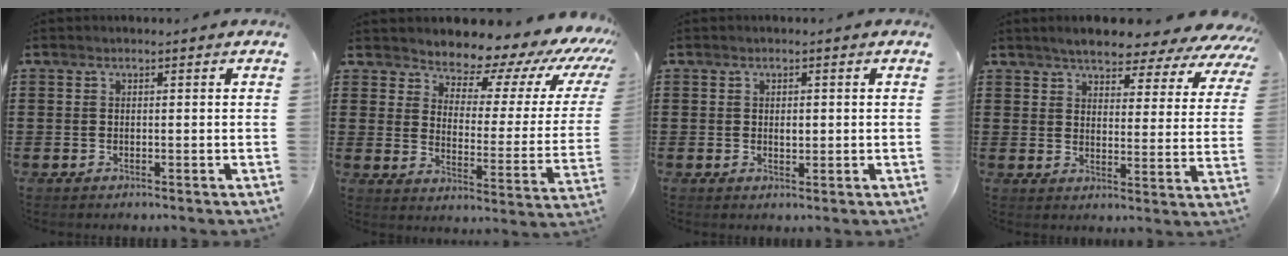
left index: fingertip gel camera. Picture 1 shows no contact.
{"total": 7.5, "force": [7.0, 1.6, 1.9], "torque": [-0.051, -0.065, 0.114]}
{"total": 1.3, "force": [0.2, 0.7, 1.1], "torque": [-0.023, 0.006, 0.002]}
{"total": 5.2, "force": [5.0, 0.8, 1.4], "torque": [-0.046, -0.033, 0.081]}